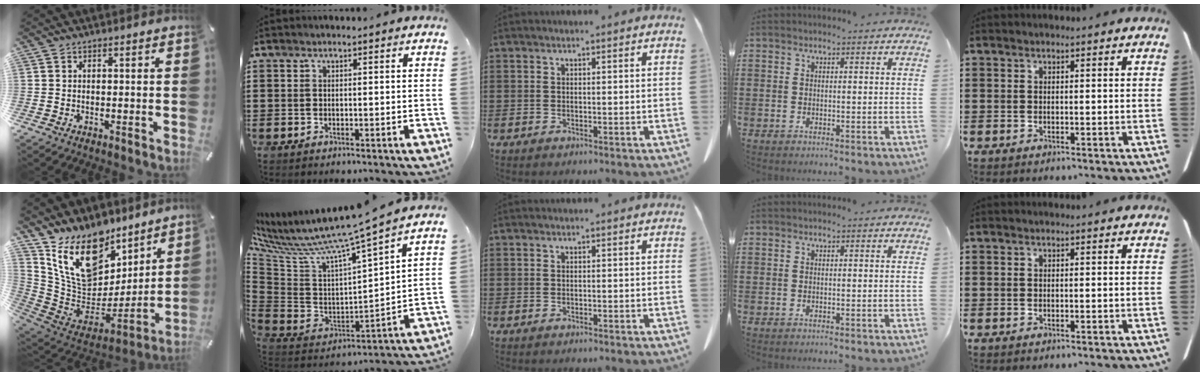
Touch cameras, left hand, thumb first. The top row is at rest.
{"thumb": {"total": 19.3, "force": [11.3, 12.3, 9.5], "torque": [-0.160, -0.086, 0.208]}, "index": {"total": 8.9, "force": [7.2, -0.9, 5.1], "torque": [-0.122, -0.063, 0.109]}}